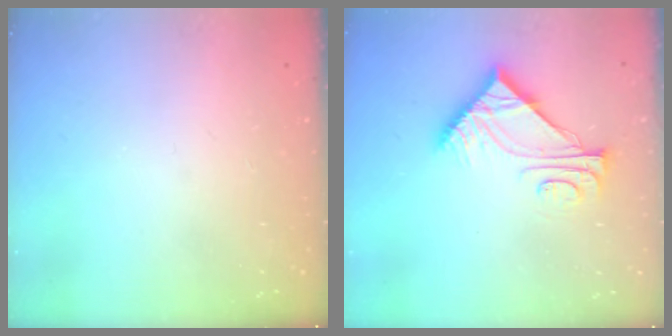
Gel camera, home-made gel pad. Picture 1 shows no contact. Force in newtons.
{"total": 9.8, "press": 9.8, "slide": 0.4}